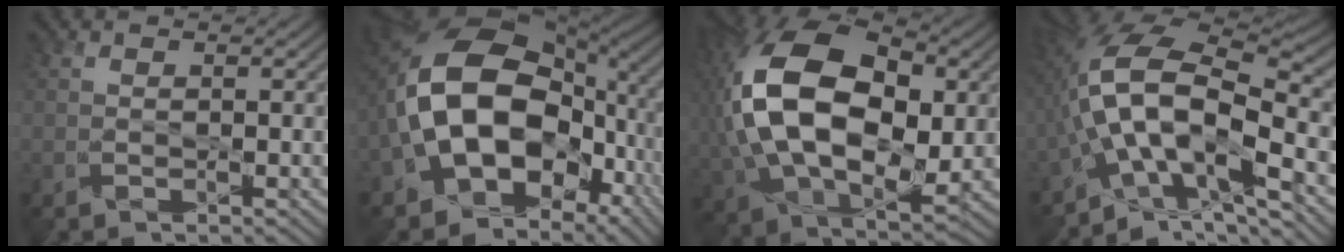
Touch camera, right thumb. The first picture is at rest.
{"total": 18.0, "force": [-1.3, 13.0, 12.4], "torque": [-0.233, -0.004, -0.019]}
{"total": 17.8, "force": [2.3, 11.2, 13.6], "torque": [-0.302, -0.002, 0.049]}
{"total": 13.9, "force": [-4.0, 5.8, 12.0], "torque": [-0.226, 0.015, -0.083]}